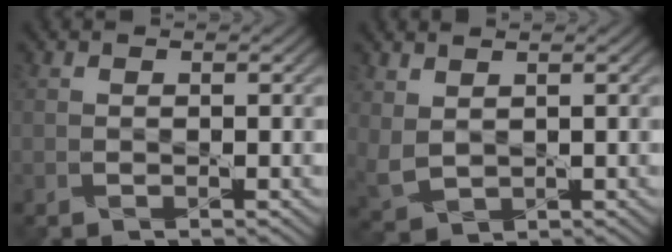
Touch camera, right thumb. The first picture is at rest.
{"total": 3.5, "force": [1.7, 2.3, 2.1], "torque": [-0.067, -0.005, 0.044]}